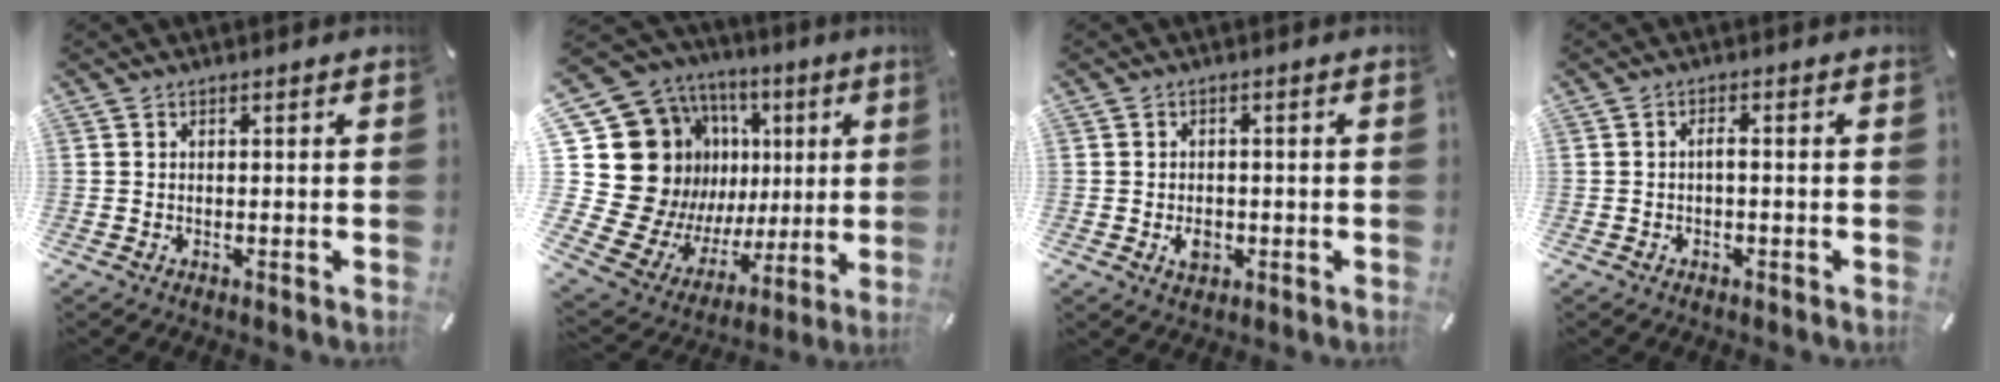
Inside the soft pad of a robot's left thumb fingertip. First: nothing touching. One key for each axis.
{"total": 27.3, "fx": 4.8, "fy": 21.1, "fz": 16.7, "tx": -0.296, "ty": -0.068, "tz": 0.142}
{"total": 3.9, "fx": -1.0, "fy": 3.0, "fz": 2.3, "tx": -0.037, "ty": -0.001, "tz": -0.020}
{"total": 1.8, "fx": -0.5, "fy": 0.7, "fz": 1.6, "tx": -0.030, "ty": 0.005, "tz": -0.011}